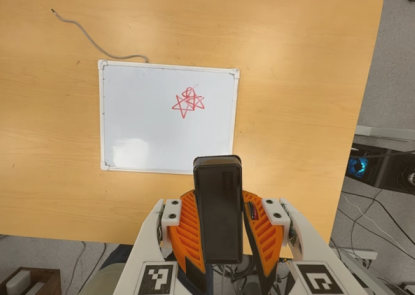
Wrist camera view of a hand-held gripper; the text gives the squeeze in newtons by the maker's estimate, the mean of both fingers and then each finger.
{"total": 9.8, "left": 8.3, "right": 11.2}